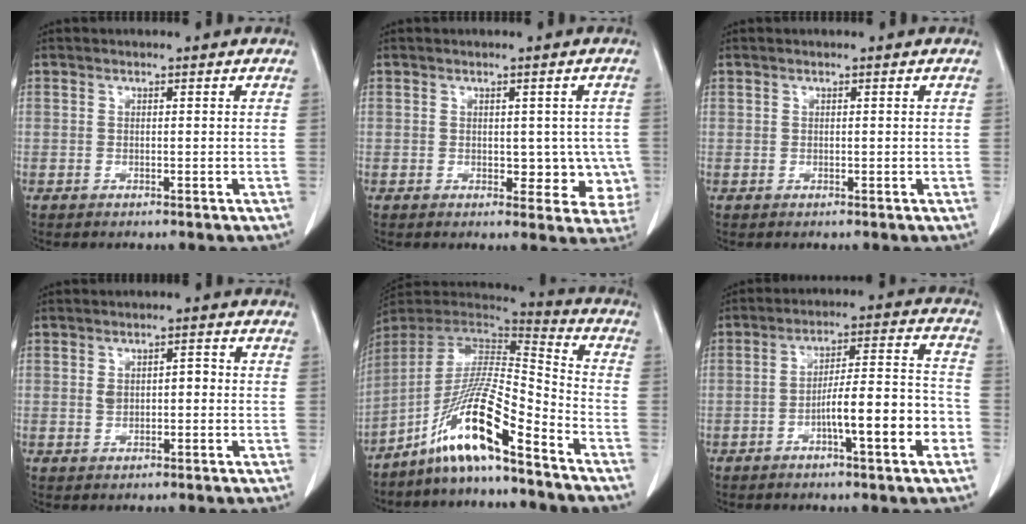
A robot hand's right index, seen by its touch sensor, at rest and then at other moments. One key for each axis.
{"total": 5.5, "fx": -0.1, "fy": 3.7, "fz": 4.1, "tx": -0.021, "ty": 0.007, "tz": 0.005}
{"total": 0.0}
{"total": 2.8, "fx": 0.0, "fy": 1.6, "fz": 2.2, "tx": -0.039, "ty": 0.017, "tz": 0.005}
{"total": 14.0, "fx": -9.4, "fy": 0.3, "fz": 10.3, "tx": -0.191, "ty": 0.002, "tz": -0.175}
{"total": 11.2, "fx": -4.2, "fy": 1.2, "fz": 10.3, "tx": -0.160, "ty": 0.020, "tz": -0.063}